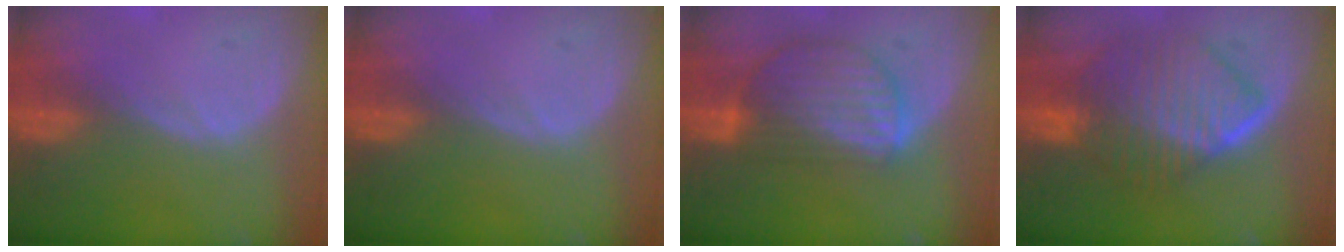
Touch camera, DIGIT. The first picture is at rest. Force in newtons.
{"total": 0.0}
{"total": 9.0, "press": 7.8, "slide": 4.6}
{"total": 10.3, "press": 10.2, "slide": 0.9}